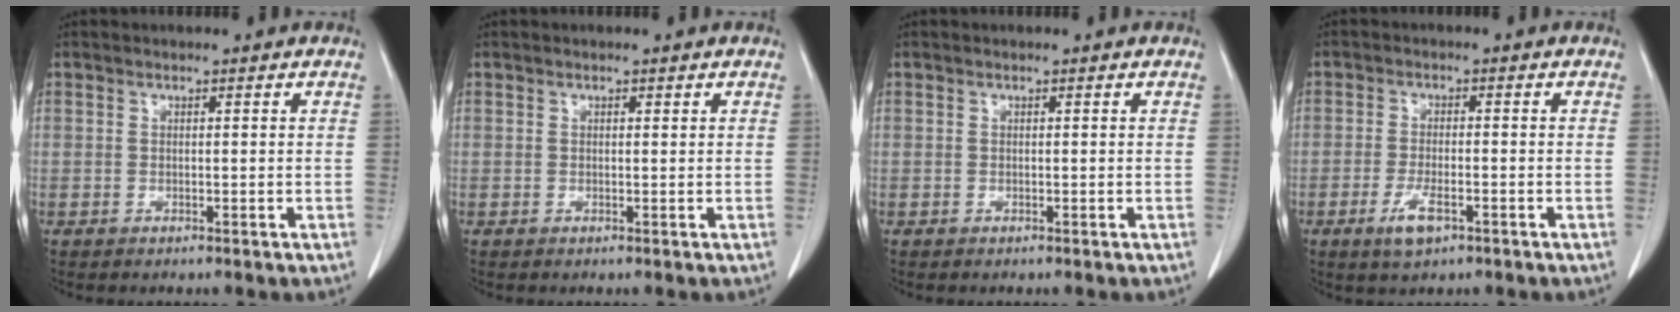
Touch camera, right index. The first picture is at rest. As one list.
[{"total": 0.0}, {"total": 0.0}, {"total": 4.2, "force": [-2.1, 1.2, 3.4], "torque": [-0.074, -0.006, -0.033]}]